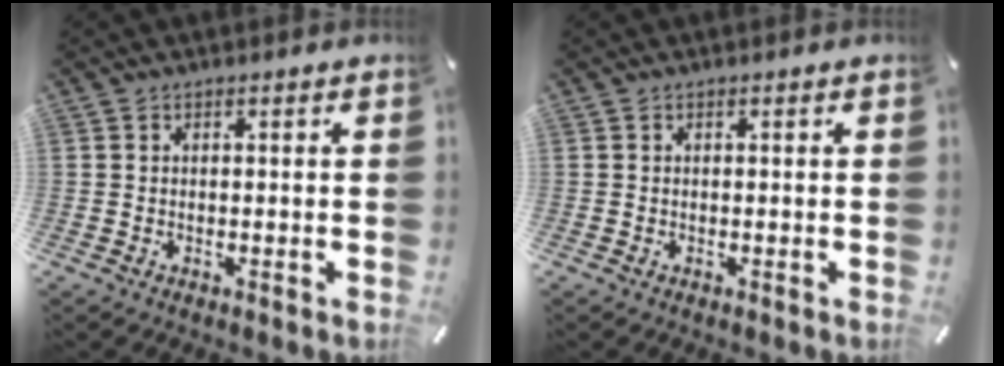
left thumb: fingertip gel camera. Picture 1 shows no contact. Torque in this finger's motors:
{"motor_torque": [0.00, 0.02, -0.01, -0.04, 0.00]}